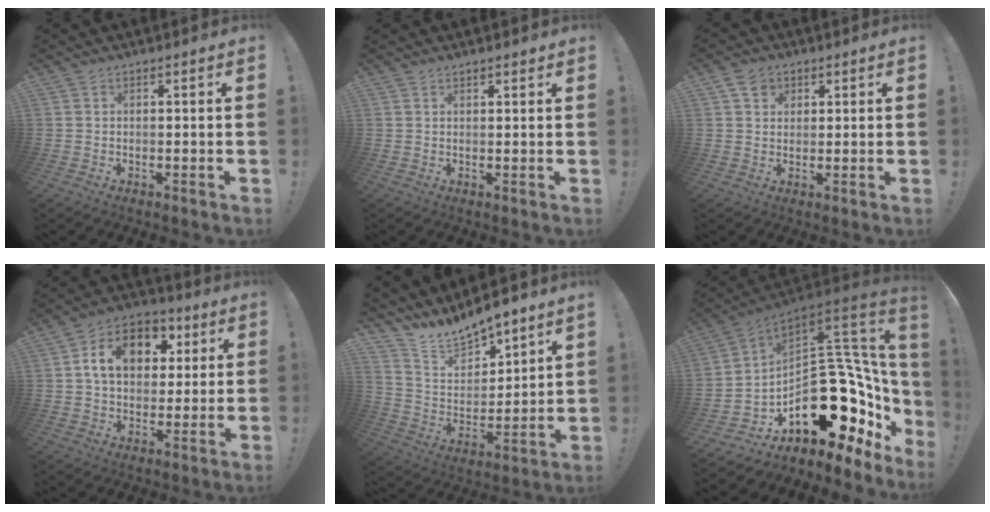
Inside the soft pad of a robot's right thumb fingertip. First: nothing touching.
{"total": 1.2, "force": [1.1, 0.3, 0.3], "torque": [0.009, -0.009, 0.018]}
{"total": 4.7, "force": [2.2, 3.7, 1.7], "torque": [-0.027, -0.002, 0.041]}
{"total": 14.3, "force": [4.2, 10.4, 8.9], "torque": [-0.130, -0.005, 0.078]}
{"total": 10.3, "force": [10.0, 1.9, 0.7], "torque": [-0.043, -0.097, 0.186]}
{"total": 27.8, "force": [-5.1, 16.5, 21.9], "torque": [-0.306, -0.013, -0.039]}